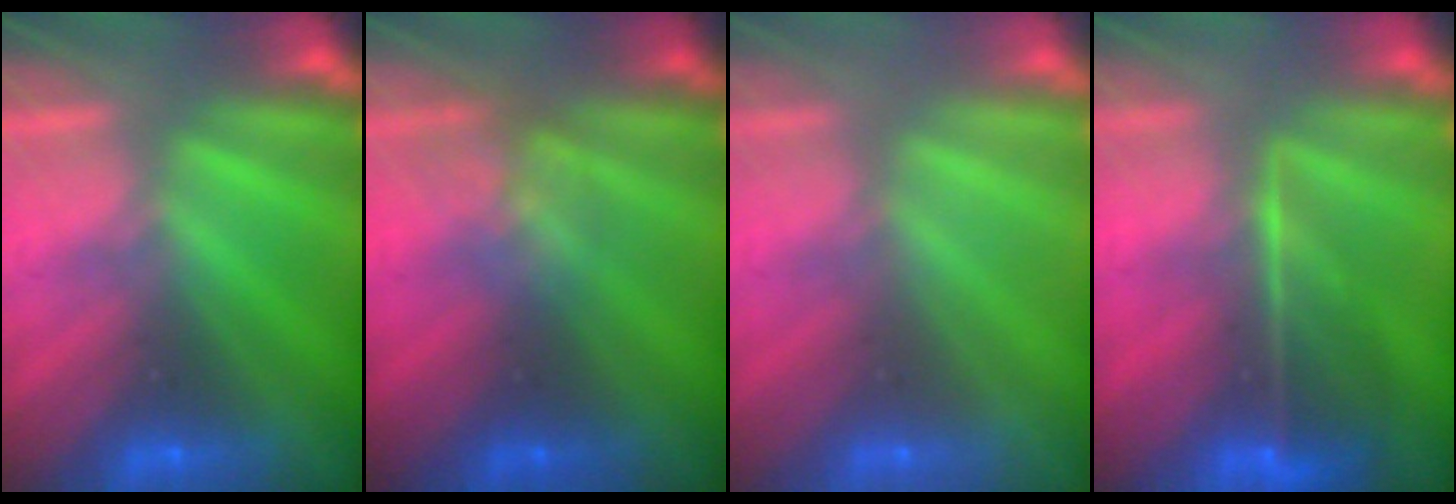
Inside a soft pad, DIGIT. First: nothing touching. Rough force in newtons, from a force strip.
{"total": 2.5}
{"total": 3.3}
{"total": 7.4}